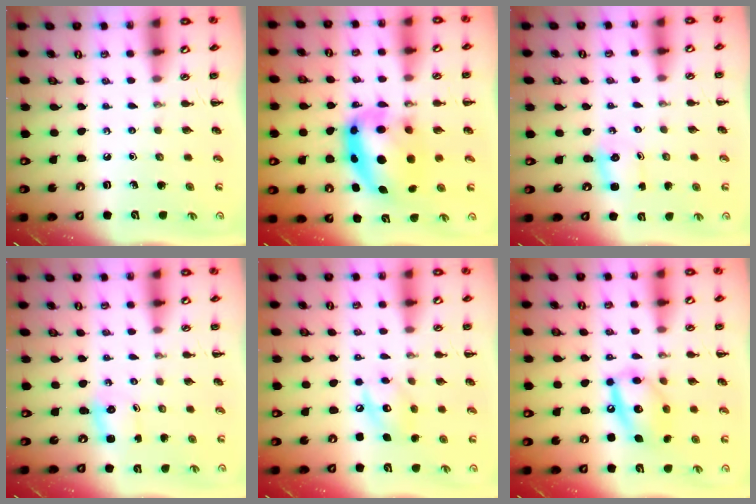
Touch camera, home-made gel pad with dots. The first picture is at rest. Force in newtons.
{"total": 12.0, "press": 11.7, "slide": 2.9}
{"total": 2.2, "press": 2.1, "slide": 0.8}
{"total": 2.2, "press": 2.1, "slide": 0.8}
{"total": 9.0, "press": 8.9, "slide": 1.1}
{"total": 14.7, "press": 14.6, "slide": 2.0}